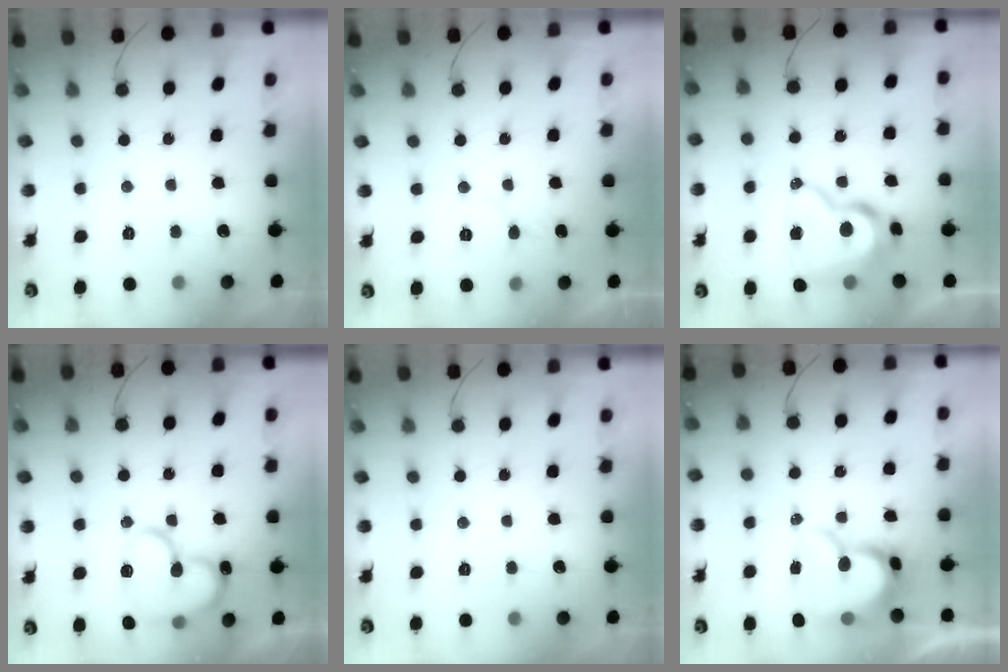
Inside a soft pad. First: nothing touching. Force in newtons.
{"total": 3.8, "press": 3.8, "slide": 0.3}
{"total": 16.5, "press": 16.5, "slide": 1.3}
{"total": 18.5, "press": 18.3, "slide": 2.5}
{"total": 0.0}
{"total": 13.2, "press": 13.1, "slide": 1.3}